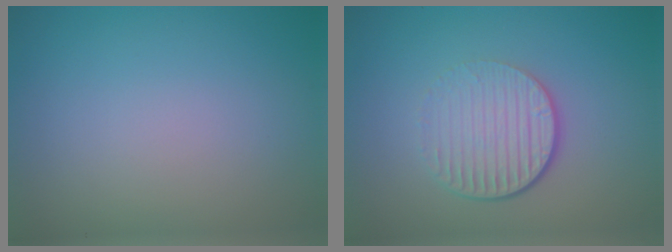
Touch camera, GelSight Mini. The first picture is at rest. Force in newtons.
{"total": 4.7, "press": 2.9, "slide": 3.7}